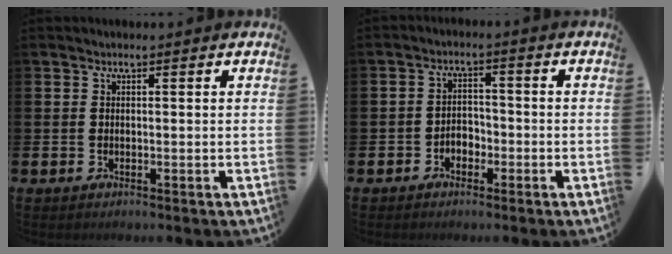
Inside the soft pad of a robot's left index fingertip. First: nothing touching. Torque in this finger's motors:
{"motor_torque": [-0.10, 0.18, -0.01, 0.05]}